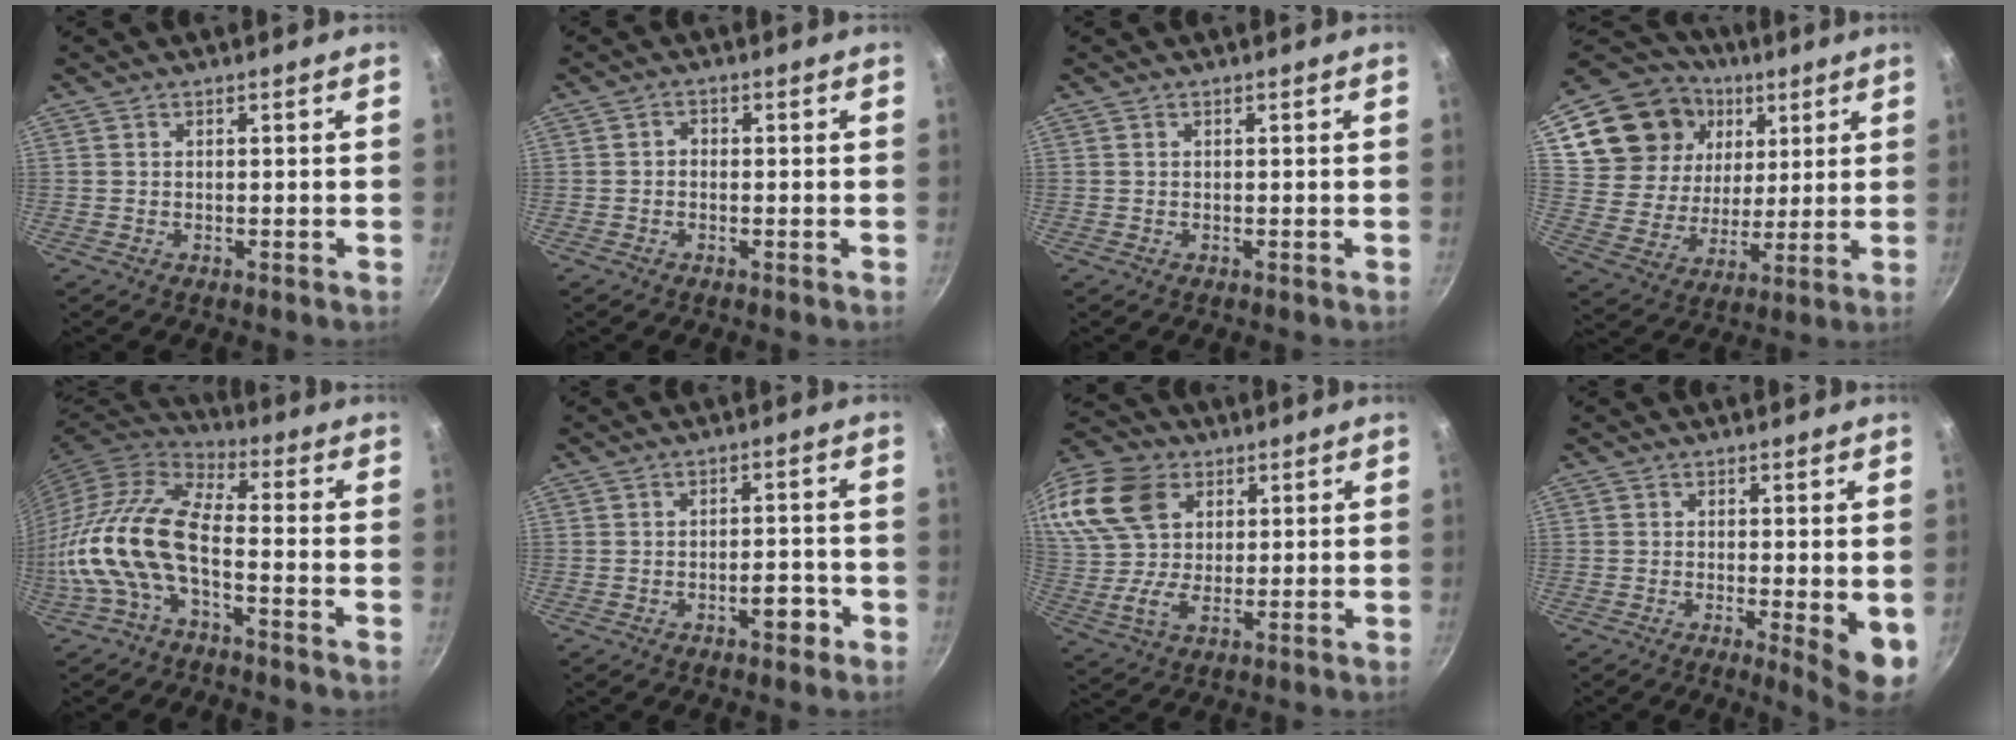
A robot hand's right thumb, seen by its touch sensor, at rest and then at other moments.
{"total": 1.2, "force": [-0.5, 1.0, 0.5], "torque": [-0.007, 0.007, -0.010]}
{"total": 0.0}
{"total": 20.8, "force": [8.4, 16.3, 9.8], "torque": [-0.166, -0.009, 0.156]}
{"total": 14.1, "force": [-3.8, 6.5, 12.0], "torque": [-0.247, 0.036, -0.088]}
{"total": 4.1, "force": [-2.1, 1.9, 2.9], "torque": [-0.020, 0.020, -0.029]}
{"total": 20.0, "force": [8.4, 14.0, 11.6], "torque": [-0.255, 0.009, 0.152]}
{"total": 6.1, "force": [-0.5, 1.6, 5.9], "torque": [-0.071, -0.015, -0.004]}